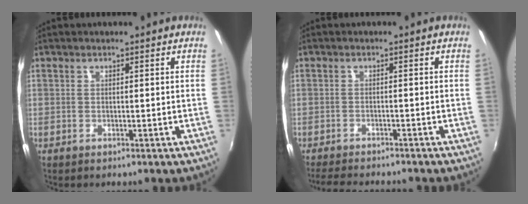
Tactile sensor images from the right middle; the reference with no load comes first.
{"total": 6.9, "force": [-6.3, 0.8, 2.7], "torque": [-0.069, -0.018, -0.101]}